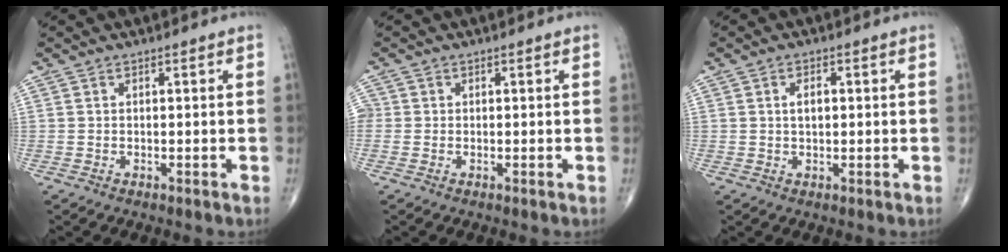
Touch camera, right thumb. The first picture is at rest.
{"total": 1.6, "force": [0.0, 1.5, 0.6], "torque": [-0.005, 0.004, -0.003]}
{"total": 2.5, "force": [0.4, 1.4, 2.1], "torque": [-0.030, 0.003, 0.005]}